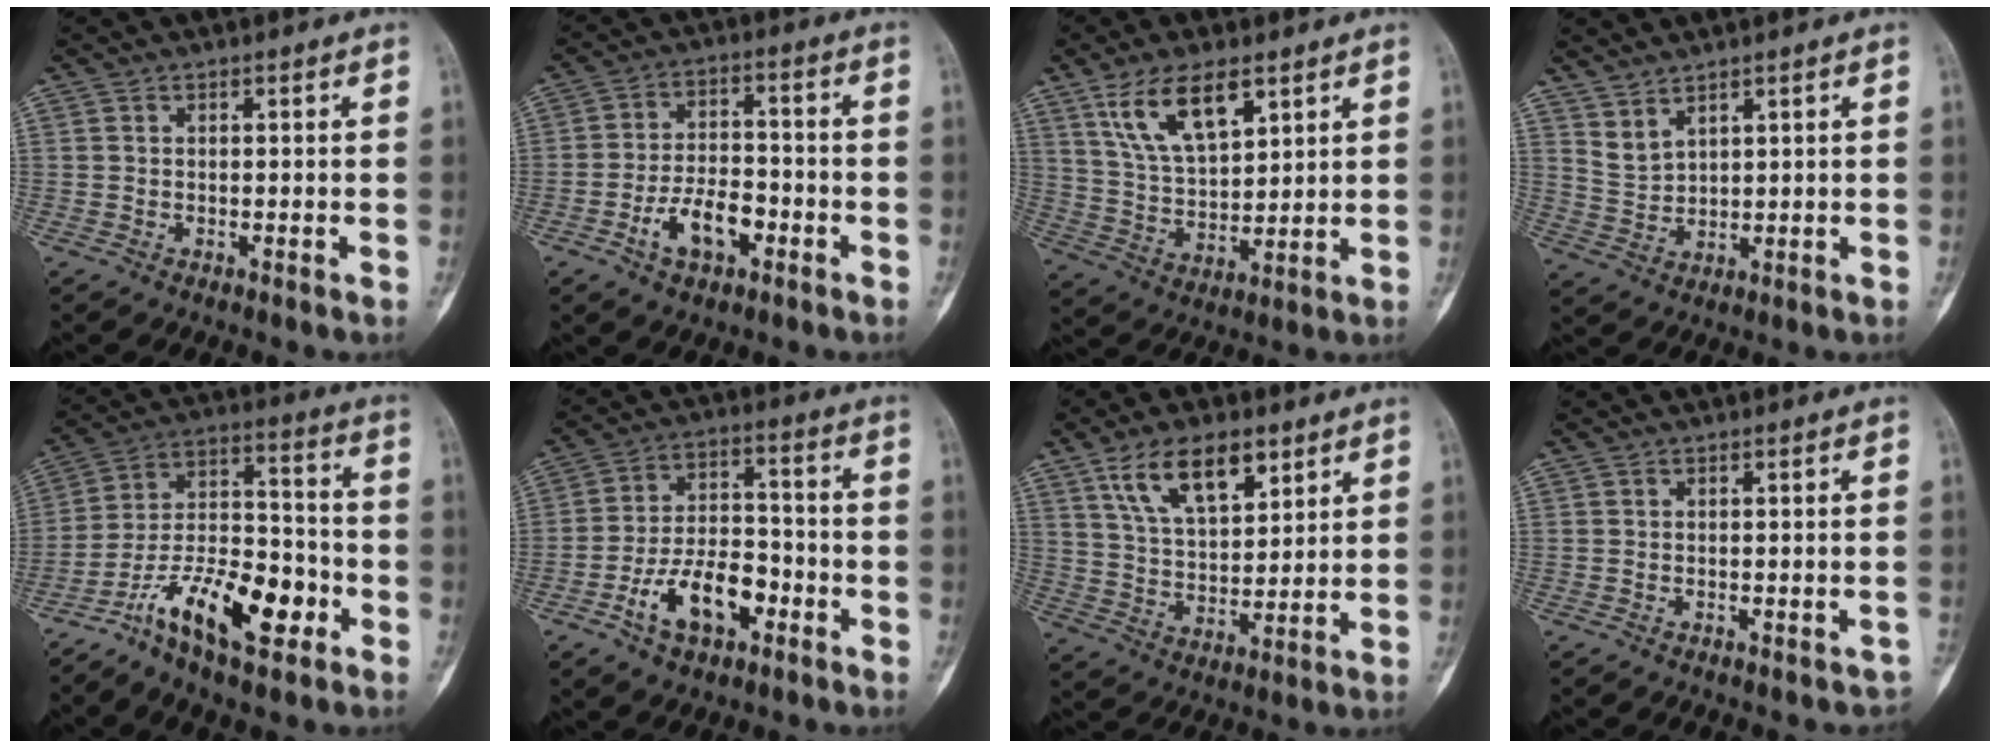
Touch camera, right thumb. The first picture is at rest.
{"total": 9.5, "force": [-4.0, 5.3, 6.8], "torque": [-0.108, 0.031, -0.070]}
{"total": 12.4, "force": [6.9, 5.4, 8.7], "torque": [-0.148, -0.027, 0.143]}
{"total": 4.0, "force": [3.3, 1.2, 1.8], "torque": [-0.032, -0.027, 0.076]}
{"total": 16.7, "force": [-8.8, 6.9, 12.5], "torque": [-0.202, 0.067, -0.160]}
{"total": 13.3, "force": [-5.9, 7.4, 9.3], "torque": [-0.149, 0.041, -0.101]}
{"total": 12.7, "force": [7.1, 6.1, 8.6], "torque": [-0.132, -0.027, 0.136]}
{"total": 3.6, "force": [-3.1, 1.4, 1.1], "torque": [-0.018, 0.024, -0.026]}